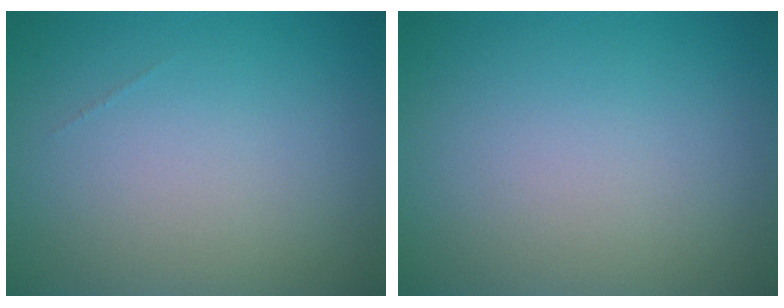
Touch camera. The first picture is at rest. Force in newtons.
{"total": 0.0}